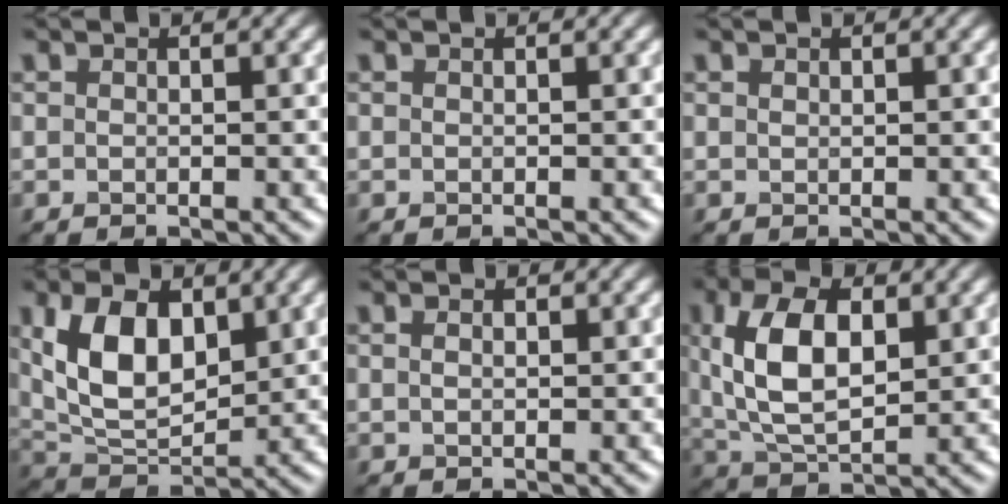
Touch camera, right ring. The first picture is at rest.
{"total": 0.0}
{"total": 0.0}
{"total": 8.1, "force": [2.3, 4.7, 6.2], "torque": [-0.124, 0.000, 0.043]}
{"total": 1.3, "force": [0.4, 0.8, 0.9], "torque": [-0.014, 0.001, 0.004]}
{"total": 8.4, "force": [2.0, 4.6, 6.8], "torque": [-0.141, 0.006, 0.035]}